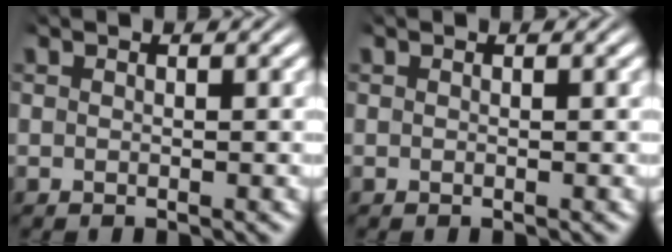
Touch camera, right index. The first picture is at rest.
{"total": 0.0}